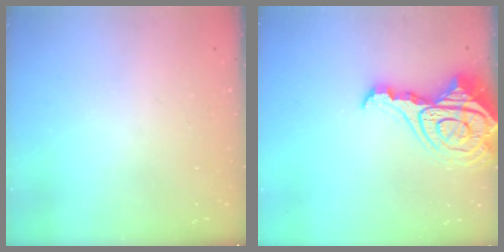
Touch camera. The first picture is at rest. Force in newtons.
{"total": 17.8, "press": 17.7, "slide": 2.0}